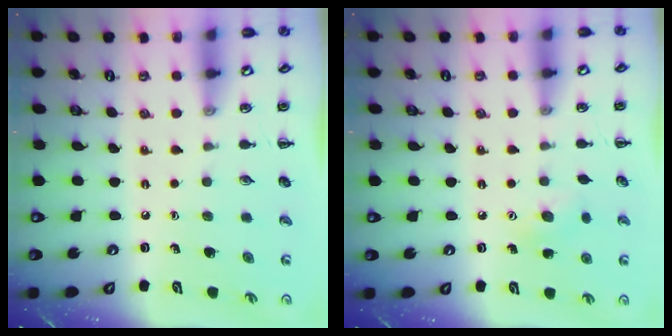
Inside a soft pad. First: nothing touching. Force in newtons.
{"total": 6.4, "press": 6.2, "slide": 1.4}